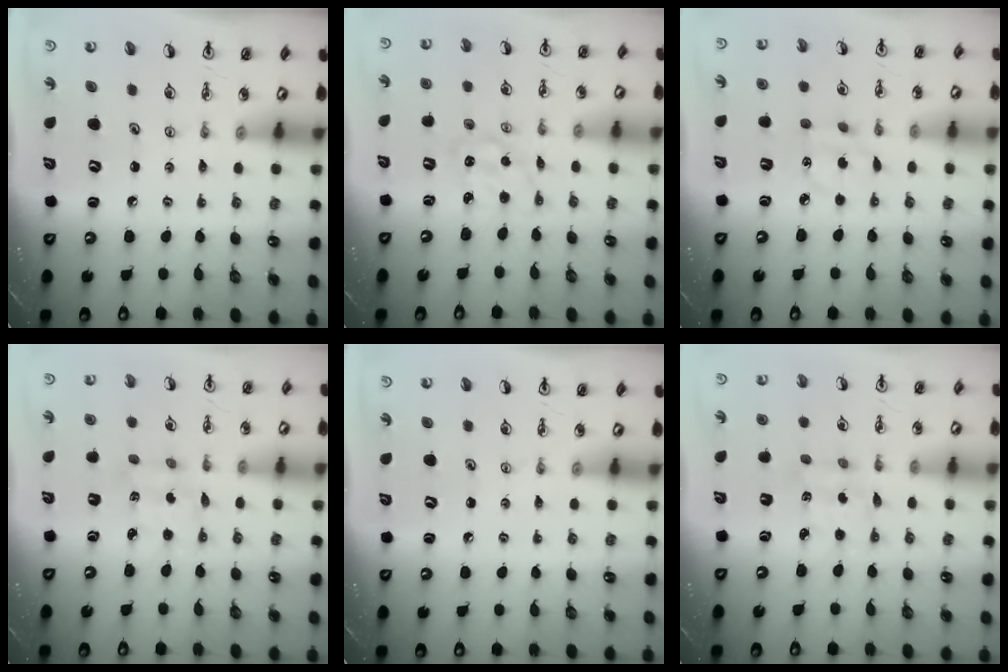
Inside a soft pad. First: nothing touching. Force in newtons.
{"total": 1.6, "press": 1.6, "slide": 0.3}
{"total": 4.1, "press": 4.1, "slide": 0.6}
{"total": 2.1, "press": 2.0, "slide": 0.8}
{"total": 0.0}
{"total": 2.1, "press": 2.0, "slide": 0.8}